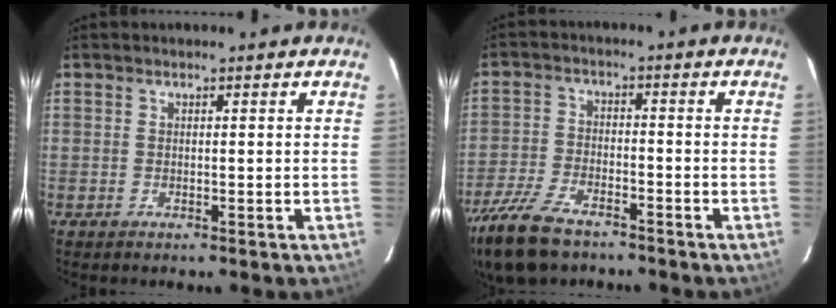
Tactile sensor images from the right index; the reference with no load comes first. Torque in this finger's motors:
{"motor_torque": [1.18, -0.96, 0.46, 0.11]}